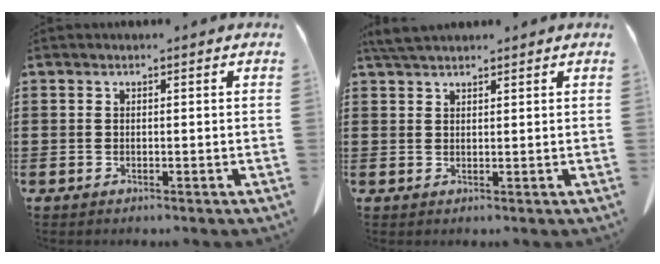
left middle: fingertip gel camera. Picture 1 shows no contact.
{"total": 2.8, "force": [2.5, 0.4, 1.2], "torque": [-0.031, 0.000, 0.048]}